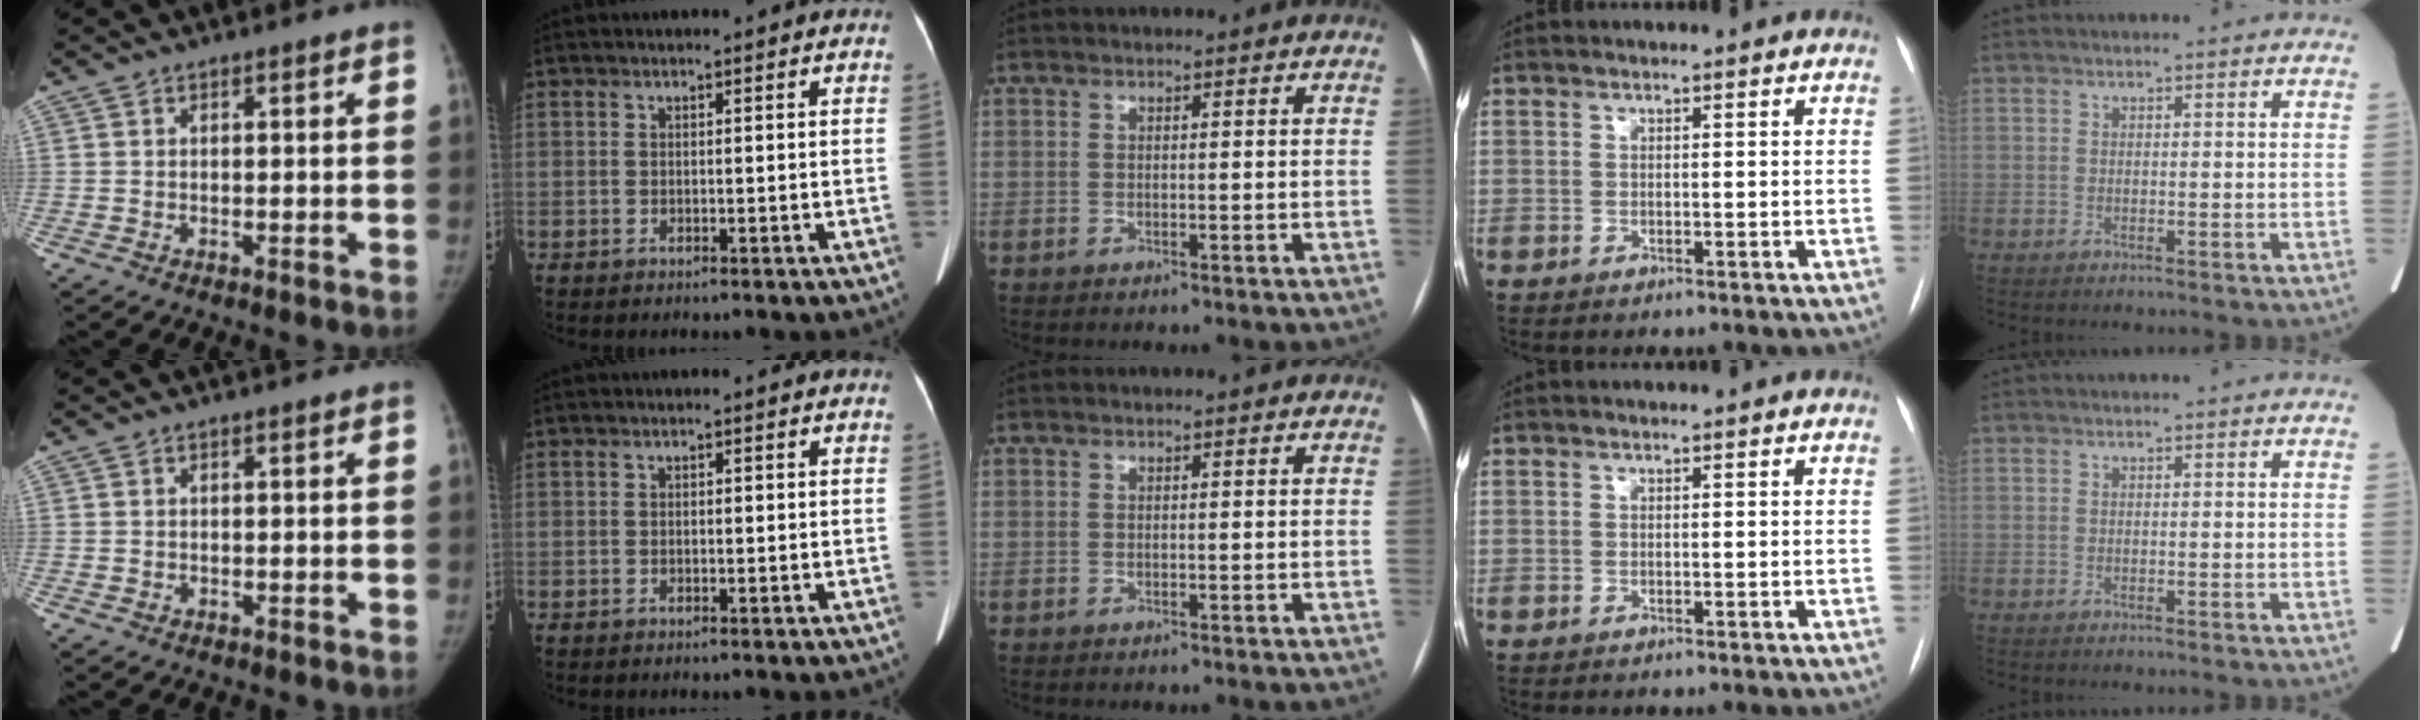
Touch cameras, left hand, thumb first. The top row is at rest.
{"thumb": {"total": 0.5, "force": [-0.2, 0.5, 0.1], "torque": [0.001, 0.004, -0.004]}, "index": {"total": 0.5, "force": [-0.2, 0.3, 0.4], "torque": [-0.008, 0.000, -0.001]}}